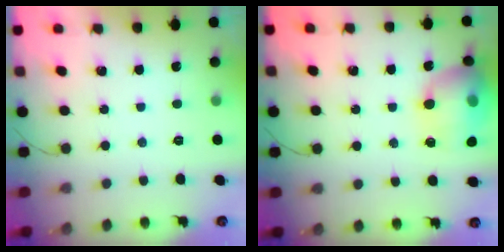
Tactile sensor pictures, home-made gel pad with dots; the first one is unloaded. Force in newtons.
{"total": 16.6, "press": 16.5, "slide": 2.0}